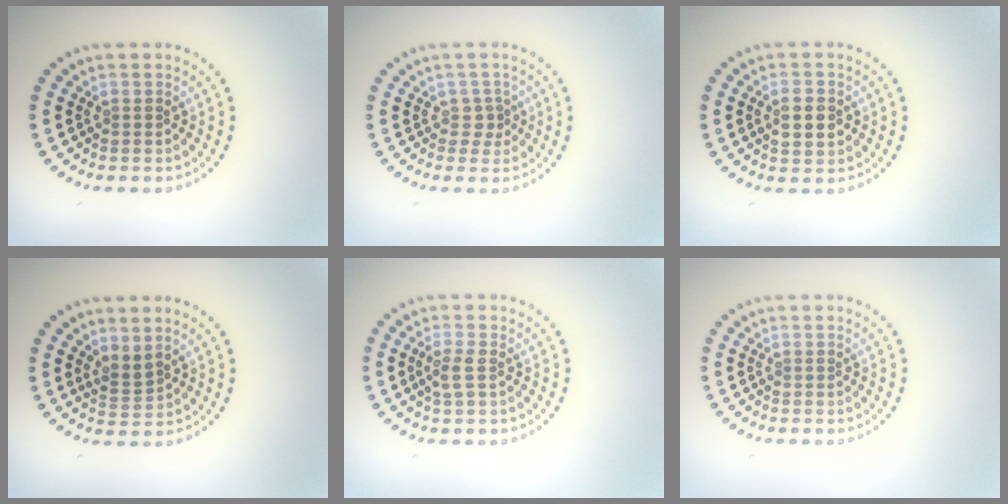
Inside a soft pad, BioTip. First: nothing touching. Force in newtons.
{"total": 1.3, "press": 1.1, "slide": 0.7}
{"total": 2.7, "press": 2.7, "slide": 0.1}
{"total": 1.8, "press": 1.3, "slide": 1.2}
{"total": 1.9, "press": 1.7, "slide": 0.7}
{"total": 0.0}